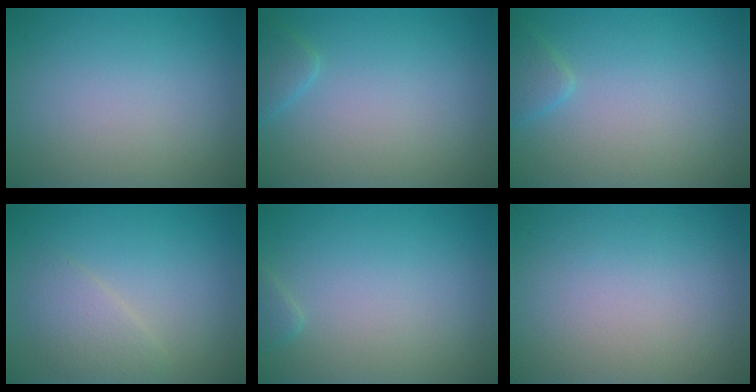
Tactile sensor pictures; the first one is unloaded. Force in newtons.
{"total": 1.4, "press": 1.4, "slide": 0.1}
{"total": 1.4, "press": 1.4, "slide": 0.1}
{"total": 2.2, "press": 2.2, "slide": 0.1}
{"total": 0.6, "press": 0.6, "slide": 0.1}
{"total": 0.0}